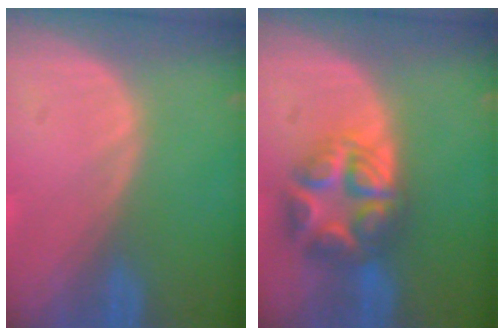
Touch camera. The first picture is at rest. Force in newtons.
{"total": 7.9, "press": 7.9, "slide": 0.5}